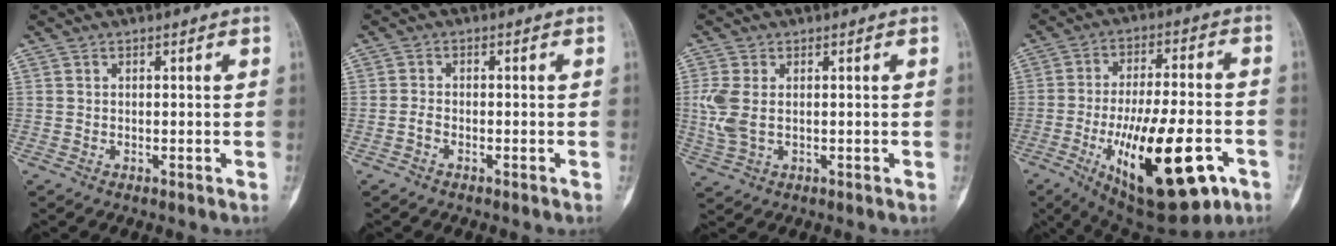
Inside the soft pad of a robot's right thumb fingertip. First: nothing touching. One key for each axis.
{"total": 1.5, "fx": -0.8, "fy": 0.8, "fz": 0.9, "tx": -0.018, "ty": 0.008, "tz": -0.019}
{"total": 5.7, "fx": 0.4, "fy": 3.4, "fz": 4.5, "tx": -0.128, "ty": 0.001, "tz": 0.013}
{"total": 23.7, "fx": -8.5, "fy": 8.9, "fz": 20.2, "tx": -0.318, "ty": 0.012, "tz": -0.114}